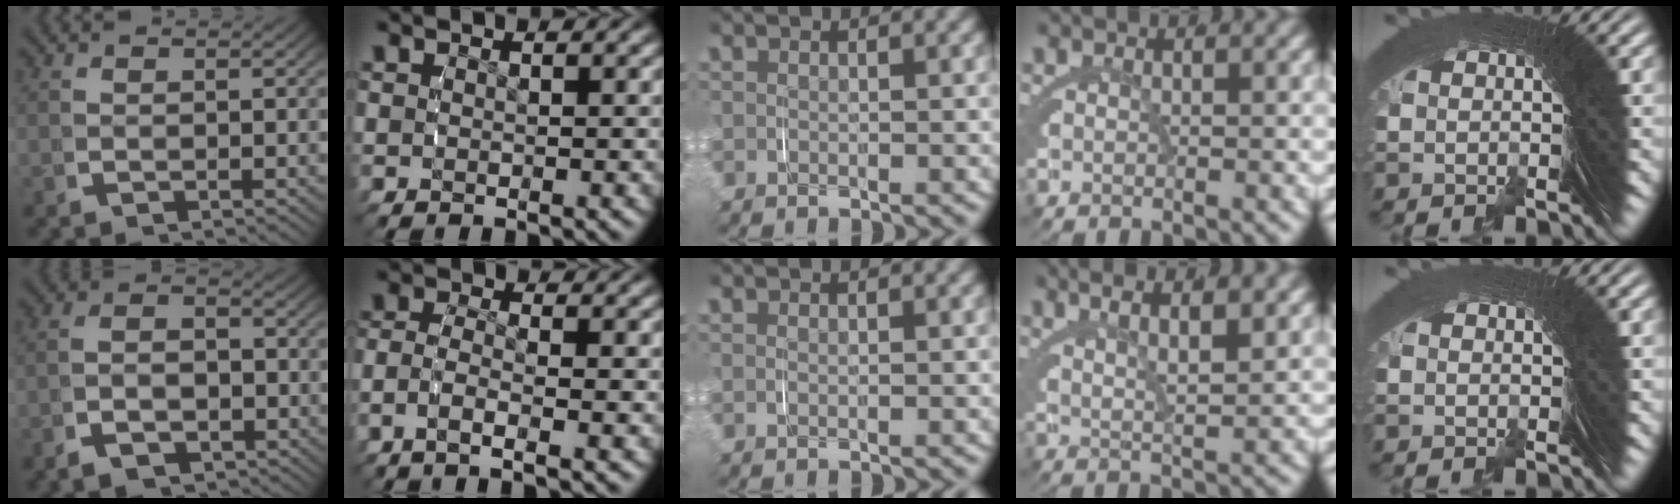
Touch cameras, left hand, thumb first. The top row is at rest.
{"thumb": {"total": 3.4, "force": [-1.8, 2.1, 2.0], "torque": [-0.030, -0.008, -0.030]}, "index": {"total": 2.9, "force": [-1.4, 1.0, 2.4], "torque": [-0.070, -0.015, -0.023]}, "ring": {"total": 5.2, "force": [3.5, 0.9, 3.7], "torque": [-0.041, 0.016, 0.056]}, "little": {"total": 0.9, "force": [-0.2, -0.4, -0.8], "torque": [0.015, 0.003, -0.003]}}